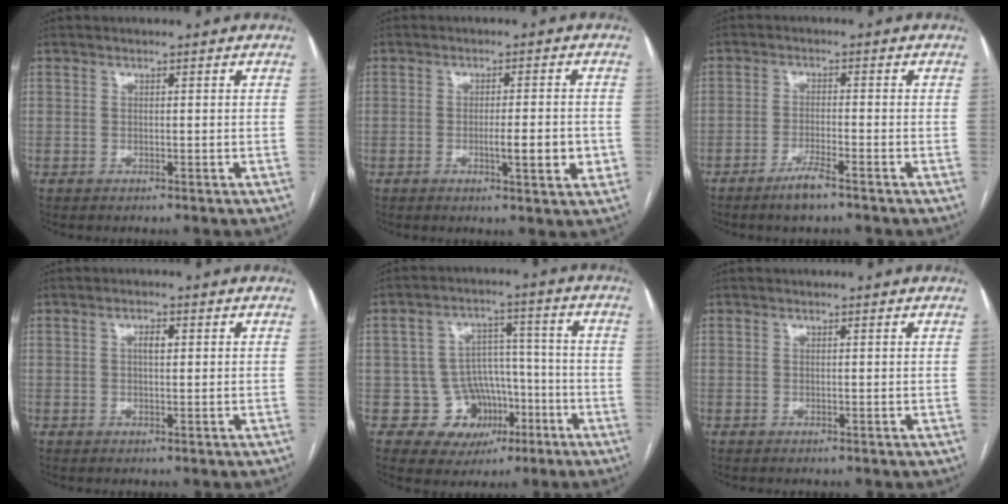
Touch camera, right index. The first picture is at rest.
{"total": 5.5, "force": [-1.2, 0.8, 5.3], "torque": [-0.077, -0.003, -0.011]}
{"total": 3.9, "force": [-2.8, 0.1, 2.7], "torque": [-0.057, -0.007, -0.050]}
{"total": 1.8, "force": [0.4, 0.6, 1.7], "torque": [-0.030, 0.004, 0.006]}
{"total": 9.1, "force": [-3.2, 8.4, 1.8], "torque": [-0.009, 0.038, -0.033]}
{"total": 0.0}